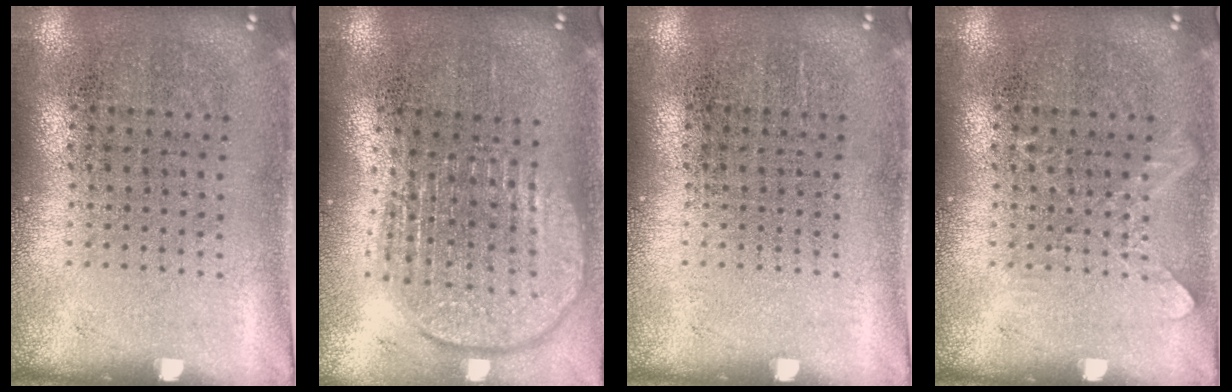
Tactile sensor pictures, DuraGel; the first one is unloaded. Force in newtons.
{"total": 1.9, "press": 1.6, "slide": 1.0}
{"total": 0.0}
{"total": 0.8, "press": 0.8, "slide": 0.2}